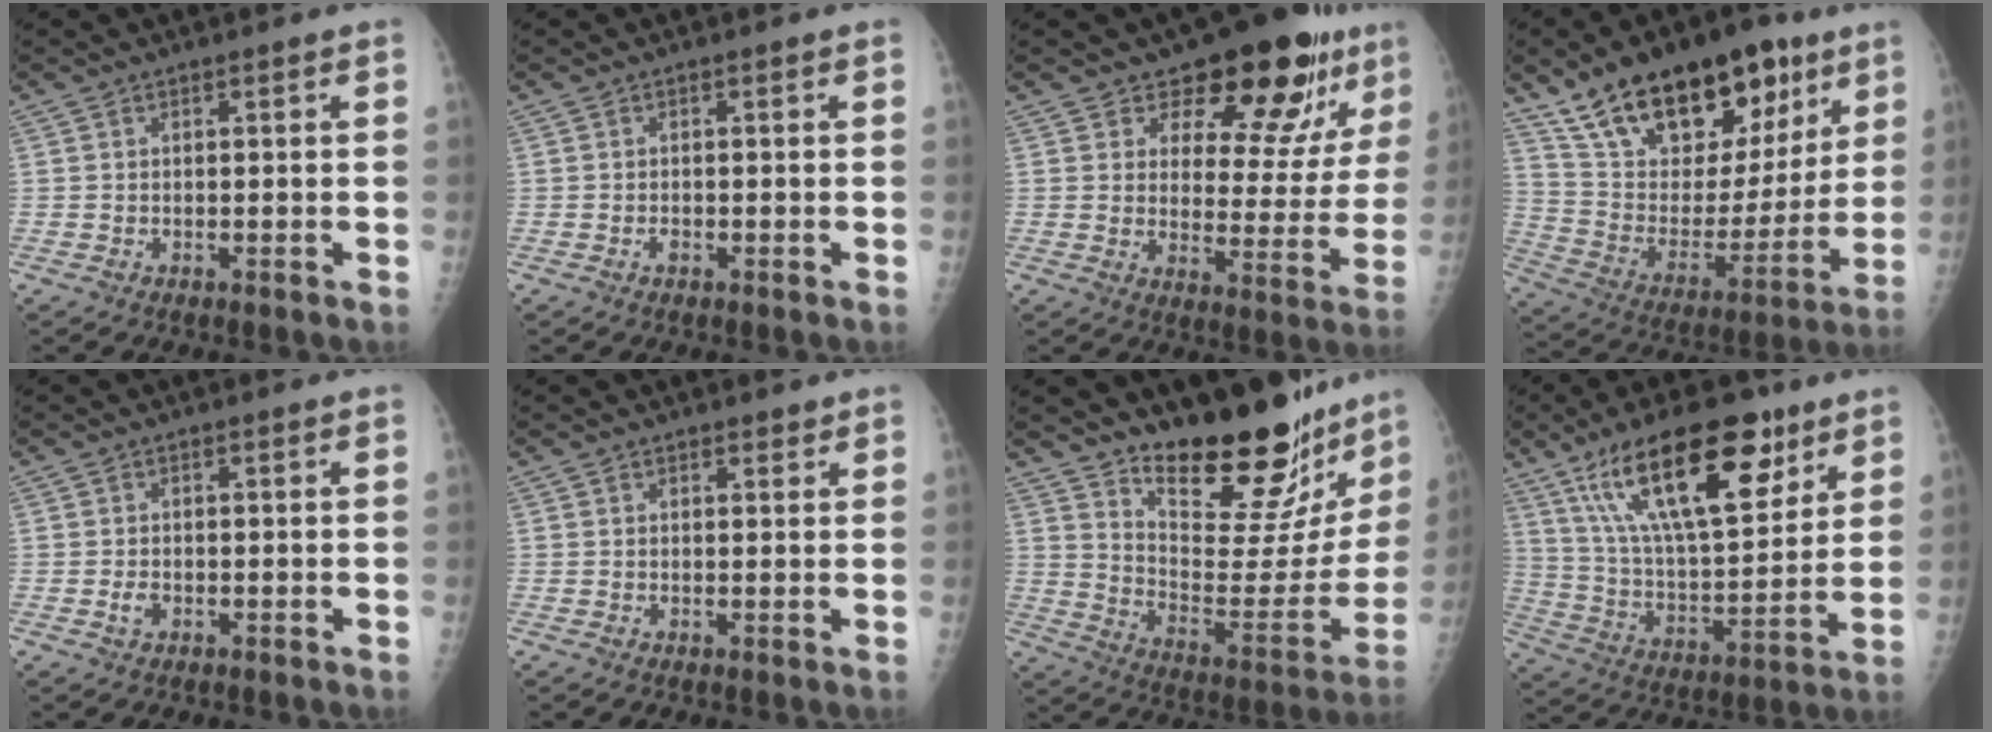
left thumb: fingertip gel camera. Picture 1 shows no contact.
{"total": 0.7, "force": [-0.3, 0.5, 0.5], "torque": [-0.007, 0.001, -0.006]}
{"total": 16.6, "force": [11.6, 7.6, 9.1], "torque": [-0.067, -0.084, 0.149]}
{"total": 26.7, "force": [16.5, 13.2, 16.3], "torque": [-0.222, -0.037, 0.278]}
{"total": 1.4, "force": [-0.4, 1.0, 1.0], "torque": [-0.016, 0.000, -0.007]}
{"total": 1.3, "force": [1.1, 0.6, 0.4], "torque": [0.003, -0.007, 0.014]}
{"total": 25.0, "force": [21.4, 6.6, 11.0], "torque": [-0.124, -0.166, 0.306]}
{"total": 24.5, "force": [13.7, 9.5, 18.0], "torque": [-0.275, -0.040, 0.242]}